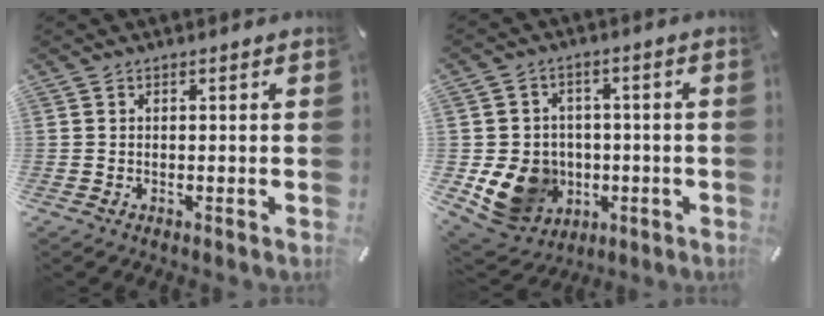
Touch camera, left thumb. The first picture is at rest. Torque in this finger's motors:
{"motor_torque": [1.54, 1.66, 0.47, 0.26, 0.11]}